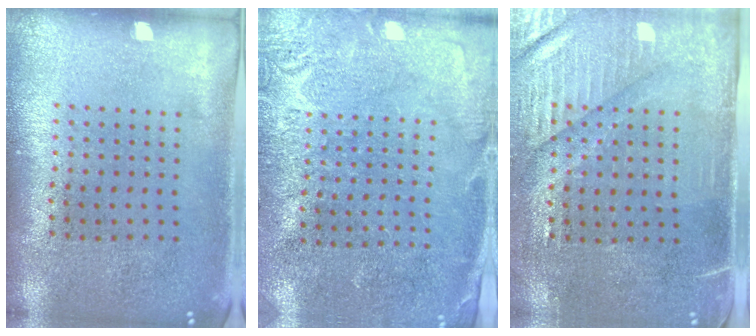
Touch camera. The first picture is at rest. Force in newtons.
{"total": 2.7, "press": 2.7, "slide": 0.4}
{"total": 3.5, "press": 3.2, "slide": 1.5}